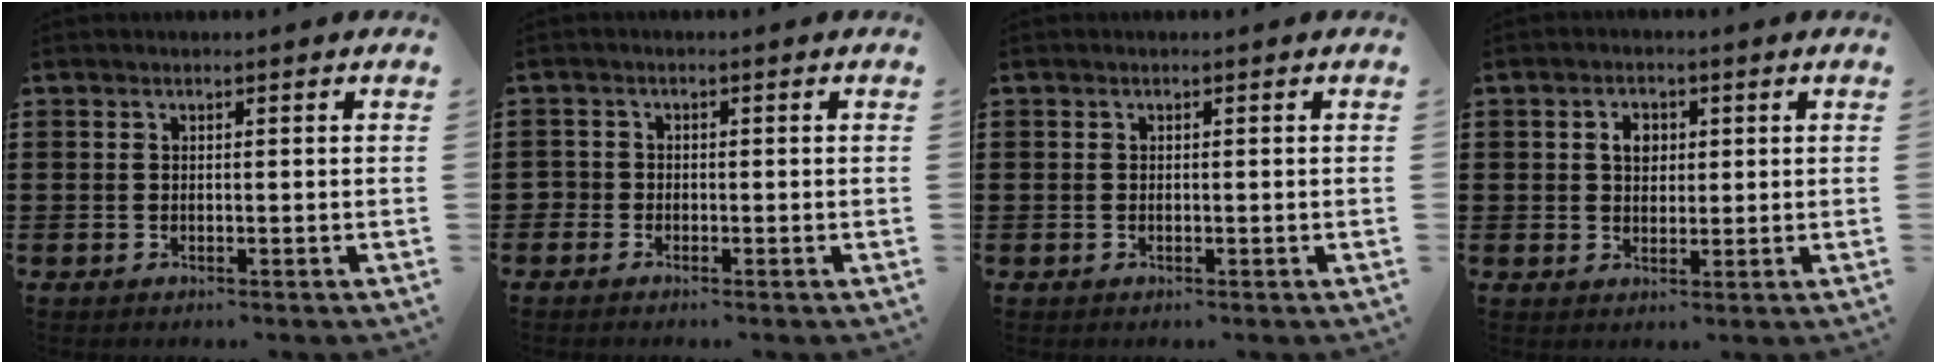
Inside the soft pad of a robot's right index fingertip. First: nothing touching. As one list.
[{"total": 1.3, "force": [-1.1, 0.7, 0.0], "torque": [-0.004, 0.000, -0.025]}, {"total": 0.0}, {"total": 3.2, "force": [0.7, 2.3, 2.1], "torque": [-0.048, 0.012, 0.011]}]